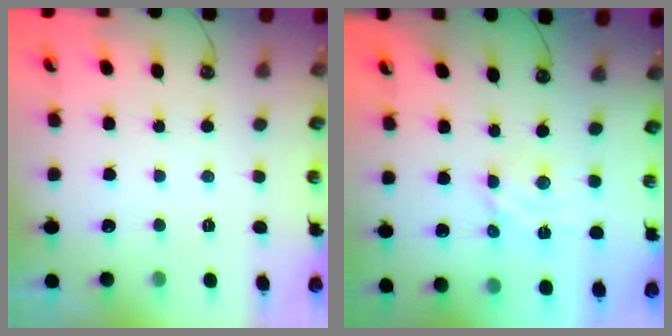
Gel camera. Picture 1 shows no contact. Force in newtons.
{"total": 6.0, "press": 6.0, "slide": 0.3}